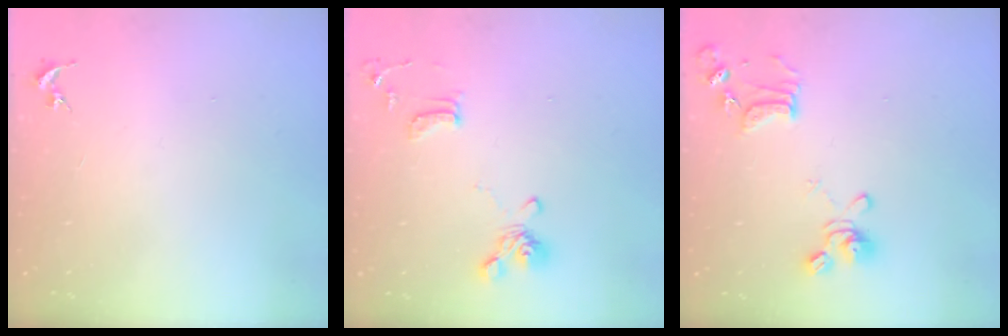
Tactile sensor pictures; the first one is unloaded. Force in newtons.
{"total": 12.3, "press": 12.2, "slide": 1.8}
{"total": 13.1, "press": 13.0, "slide": 1.3}